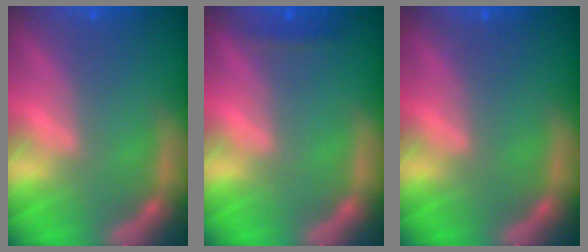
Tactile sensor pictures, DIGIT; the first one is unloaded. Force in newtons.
{"total": 0.9}
{"total": 0.0}